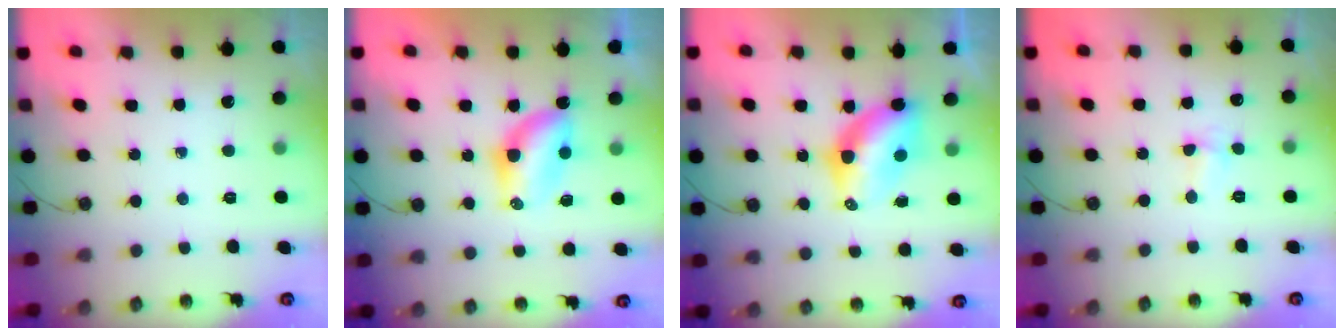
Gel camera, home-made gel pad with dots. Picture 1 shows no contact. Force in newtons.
{"total": 8.2, "press": 7.4, "slide": 3.6}
{"total": 7.4, "press": 7.4, "slide": 0.6}
{"total": 3.3, "press": 3.3, "slide": 0.4}